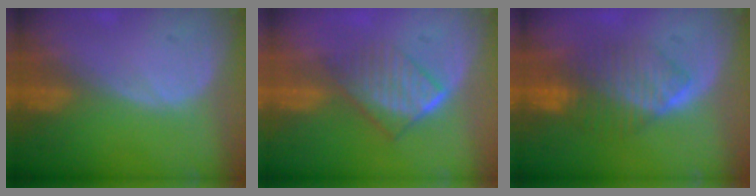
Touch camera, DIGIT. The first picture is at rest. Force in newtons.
{"total": 6.7, "press": 5.9, "slide": 3.2}
{"total": 7.2, "press": 7.1, "slide": 1.0}